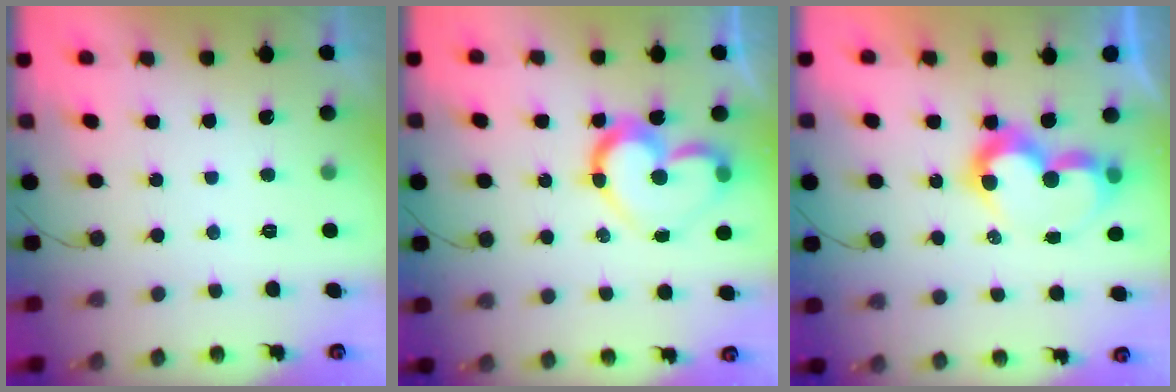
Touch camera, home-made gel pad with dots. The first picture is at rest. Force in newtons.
{"total": 14.9, "press": 14.8, "slide": 1.4}
{"total": 9.4, "press": 9.4, "slide": 0.8}